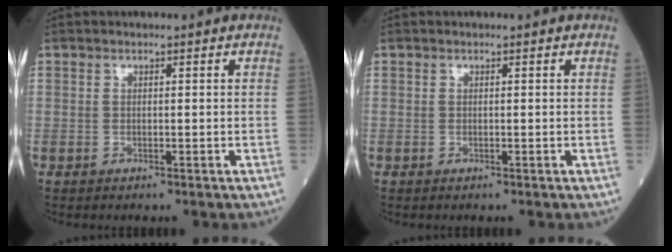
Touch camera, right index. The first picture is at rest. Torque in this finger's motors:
{"motor_torque": [0.00, 0.00, 0.00, 0.00]}